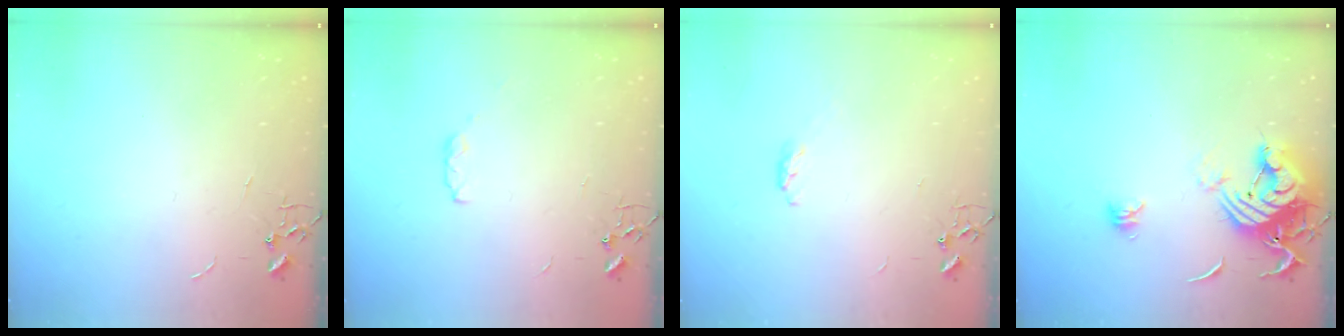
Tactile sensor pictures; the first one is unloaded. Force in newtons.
{"total": 3.4, "press": 3.4, "slide": 0.5}
{"total": 3.4, "press": 3.4, "slide": 0.5}
{"total": 14.8, "press": 14.7, "slide": 1.4}